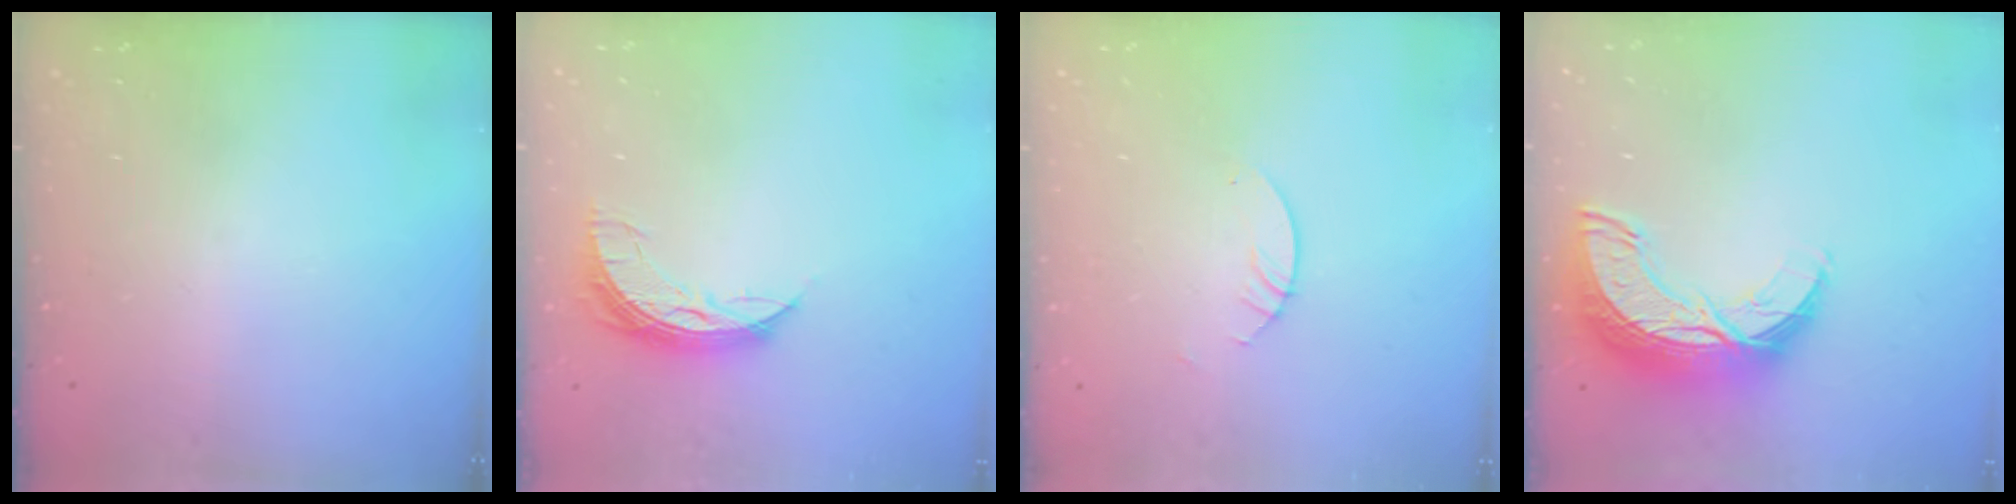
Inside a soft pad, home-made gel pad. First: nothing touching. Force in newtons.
{"total": 7.7, "press": 7.6, "slide": 0.6}
{"total": 2.4, "press": 2.4, "slide": 0.2}
{"total": 15.0, "press": 14.9, "slide": 1.0}